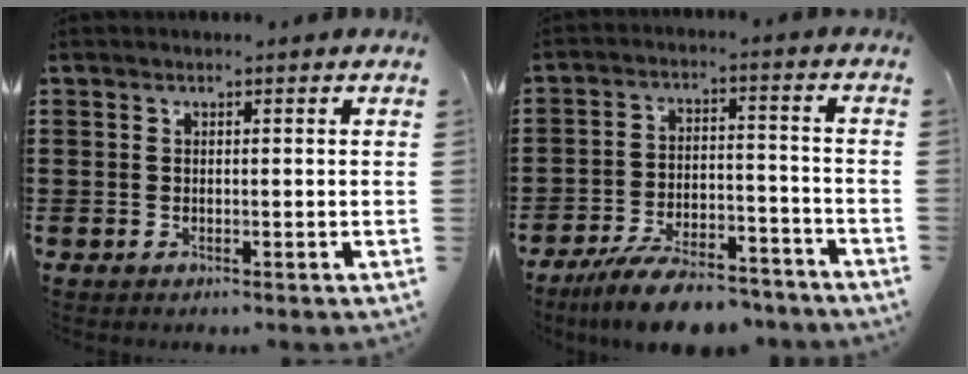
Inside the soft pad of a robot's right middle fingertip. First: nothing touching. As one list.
[{"total": 8.8, "force": [-8.0, 1.5, 3.6], "torque": [-0.062, 0.017, -0.150]}]